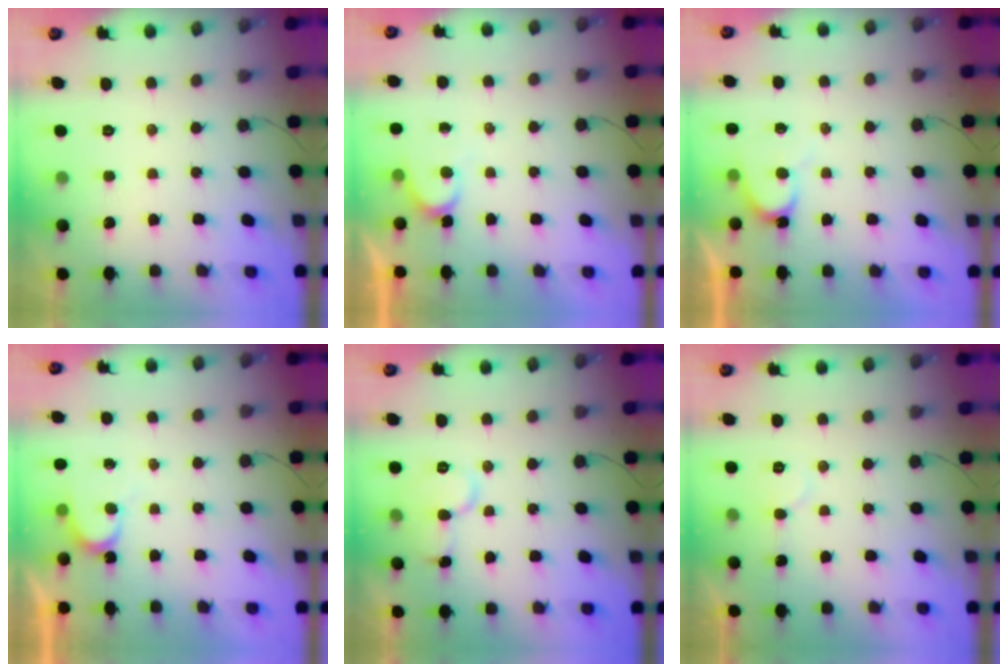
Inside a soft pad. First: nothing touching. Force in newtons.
{"total": 4.0, "press": 4.0, "slide": 0.5}
{"total": 5.8, "press": 5.8, "slide": 0.4}
{"total": 3.7, "press": 3.7, "slide": 0.4}
{"total": 8.6, "press": 8.6, "slide": 1.0}
{"total": 5.2, "press": 5.1, "slide": 0.5}